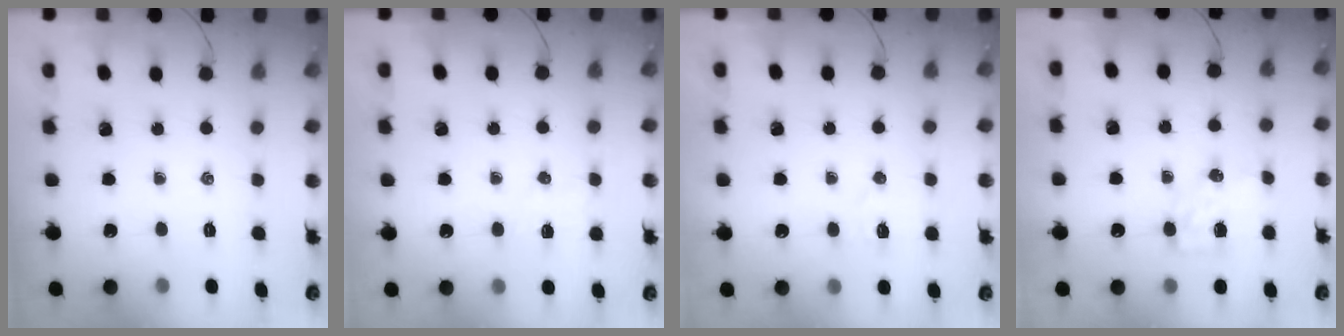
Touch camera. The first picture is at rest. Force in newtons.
{"total": 4.0, "press": 3.9, "slide": 0.9}
{"total": 5.0, "press": 4.8, "slide": 1.3}
{"total": 5.1, "press": 5.0, "slide": 0.5}